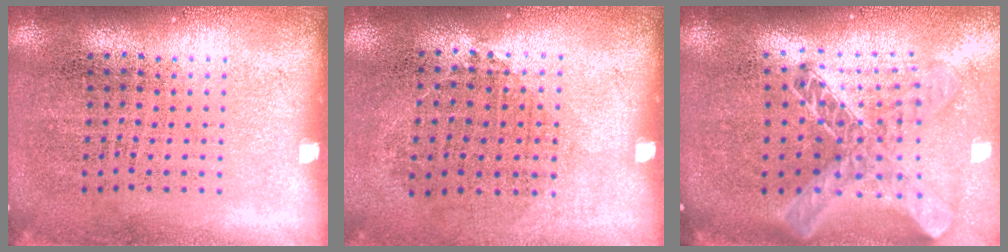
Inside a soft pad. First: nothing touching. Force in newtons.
{"total": 0.8, "press": 0.7, "slide": 0.4}
{"total": 1.8, "press": 1.5, "slide": 0.9}